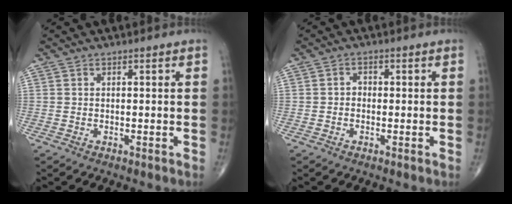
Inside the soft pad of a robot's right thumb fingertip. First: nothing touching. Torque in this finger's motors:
{"motor_torque": [-0.24, -0.03, 0.13, 0.15, 0.07]}